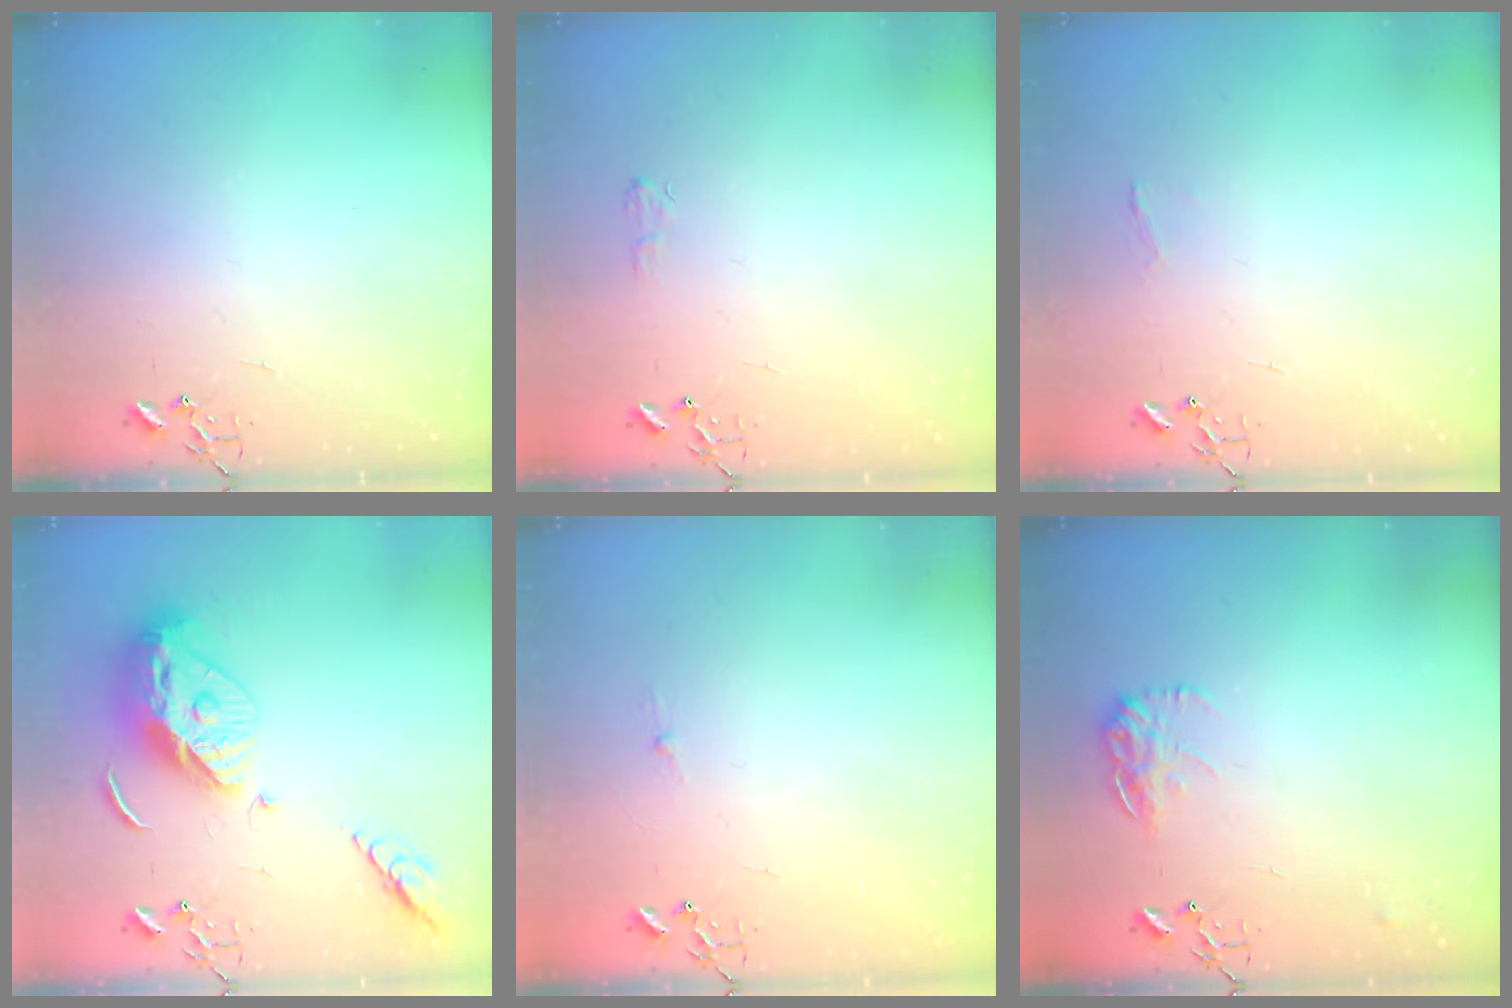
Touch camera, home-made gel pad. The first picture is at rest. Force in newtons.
{"total": 5.4, "press": 5.4, "slide": 0.6}
{"total": 4.8, "press": 4.8, "slide": 0.6}
{"total": 15.9, "press": 15.8, "slide": 1.5}
{"total": 2.6, "press": 2.5, "slide": 0.4}
{"total": 10.8, "press": 10.7, "slide": 0.6}